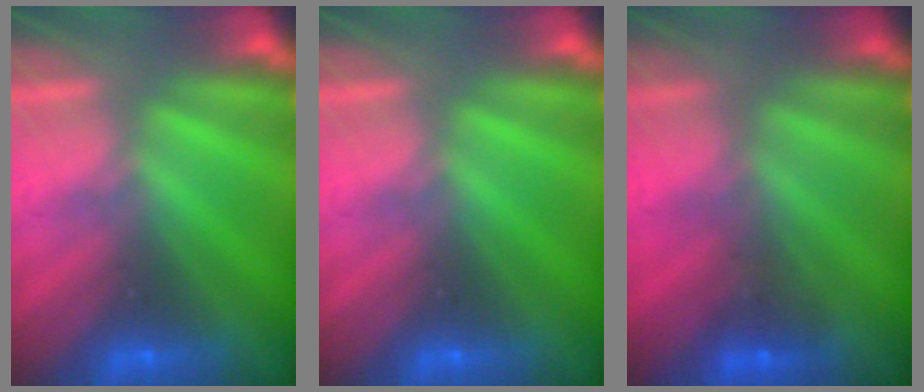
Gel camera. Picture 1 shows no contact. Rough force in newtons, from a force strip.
{"total": 0.0}
{"total": 1.3}